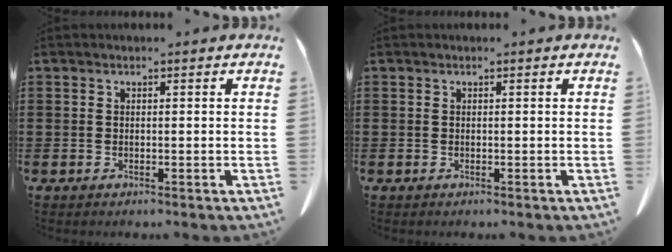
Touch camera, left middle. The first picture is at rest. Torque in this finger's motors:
{"motor_torque": [0.00, 0.00, 0.00, -0.01]}